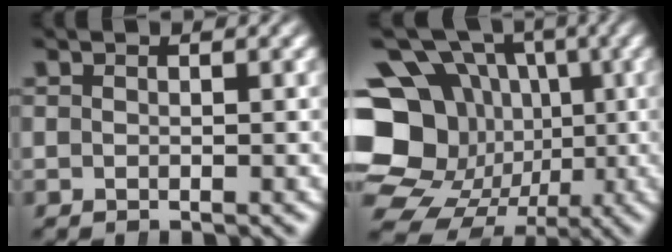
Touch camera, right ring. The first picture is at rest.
{"total": 18.1, "force": [-1.3, 15.5, 9.3], "torque": [-0.188, -0.066, -0.014]}